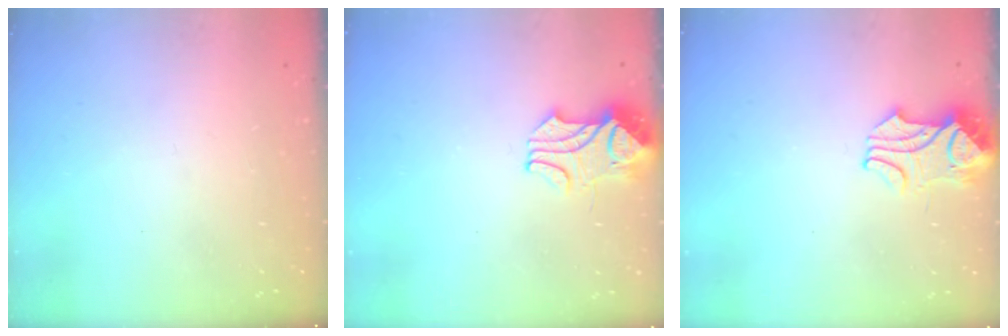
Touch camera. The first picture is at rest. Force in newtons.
{"total": 2.4, "press": 2.2, "slide": 1.0}
{"total": 2.4, "press": 2.3, "slide": 0.6}